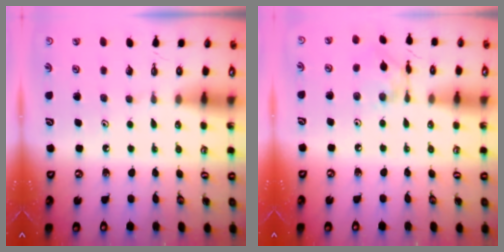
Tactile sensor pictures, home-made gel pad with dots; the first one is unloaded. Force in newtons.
{"total": 6.1, "press": 6.1, "slide": 0.2}